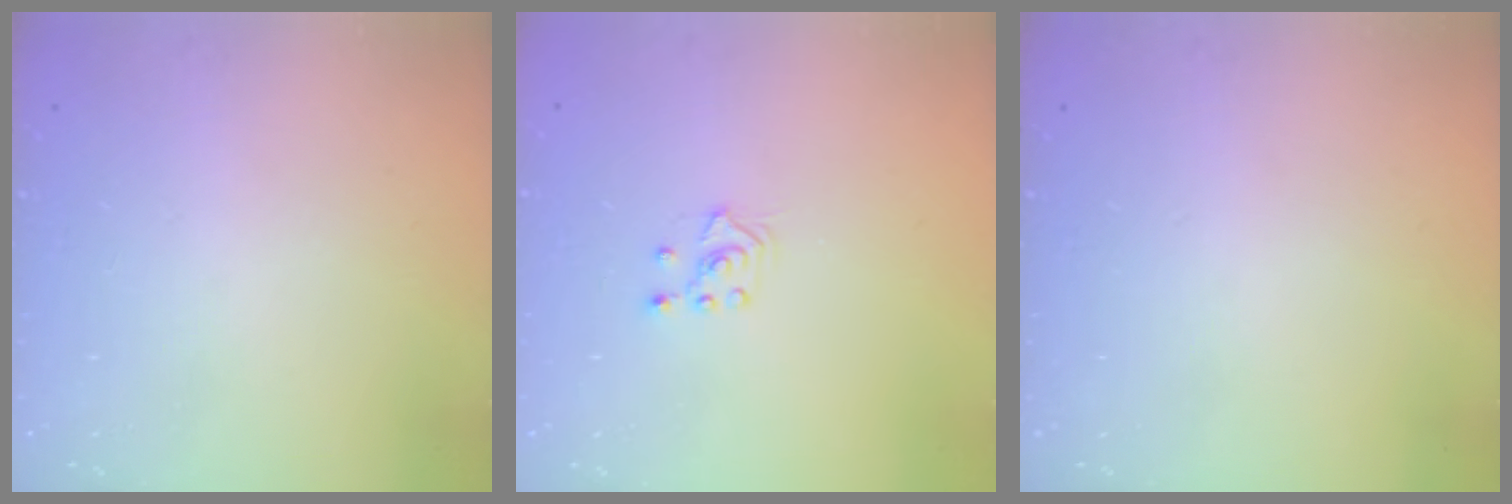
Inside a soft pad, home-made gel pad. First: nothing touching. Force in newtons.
{"total": 3.3, "press": 3.2, "slide": 0.8}
{"total": 0.0}